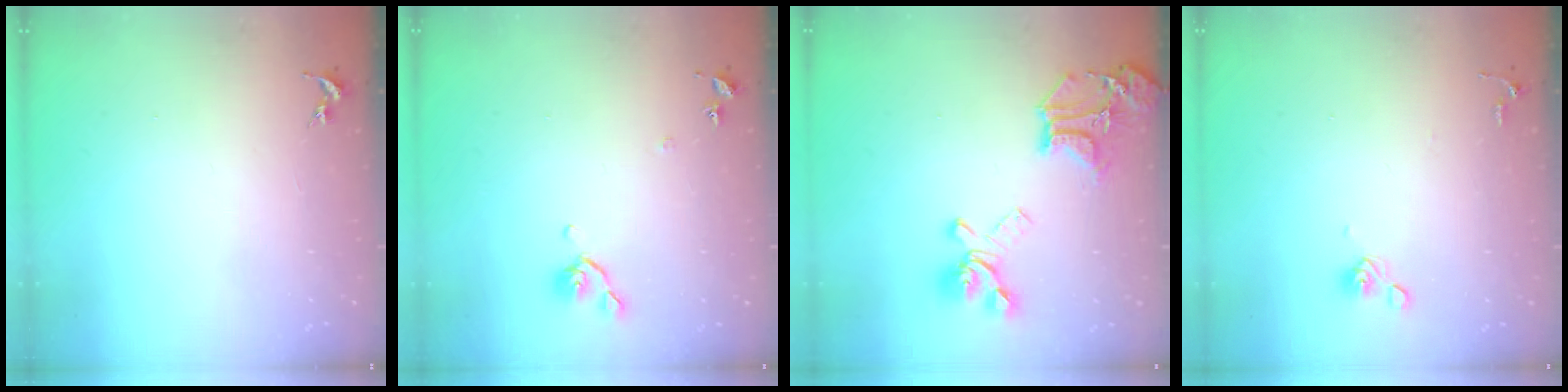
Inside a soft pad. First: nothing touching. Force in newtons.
{"total": 6.7, "press": 6.6, "slide": 1.0}
{"total": 20.8, "press": 20.7, "slide": 1.6}
{"total": 6.3, "press": 6.0, "slide": 2.1}